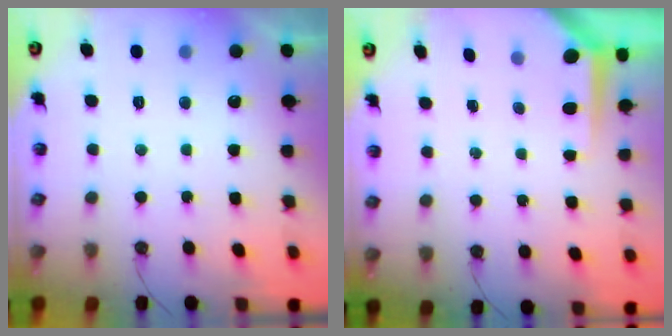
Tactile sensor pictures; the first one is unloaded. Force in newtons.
{"total": 4.0, "press": 4.0, "slide": 0.3}